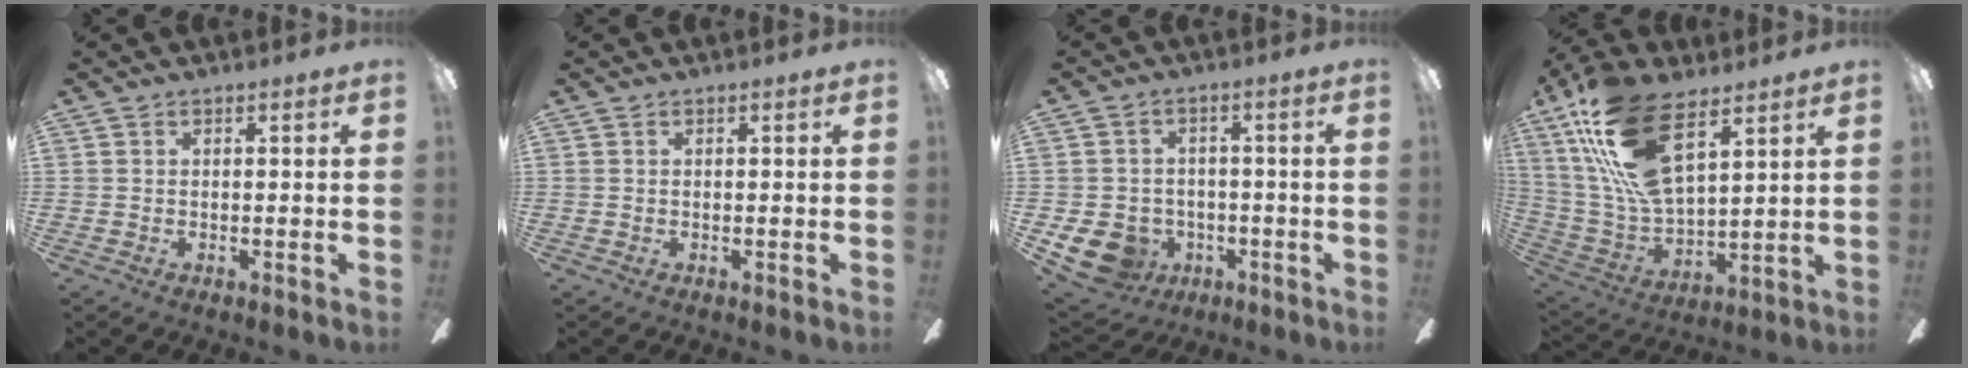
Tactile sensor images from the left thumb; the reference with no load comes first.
{"total": 0.0}
{"total": 8.8, "force": [-4.3, 7.0, 3.2], "torque": [-0.104, 0.020, -0.078]}
{"total": 21.2, "force": [12.0, 8.9, 15.1], "torque": [-0.328, -0.054, 0.210]}